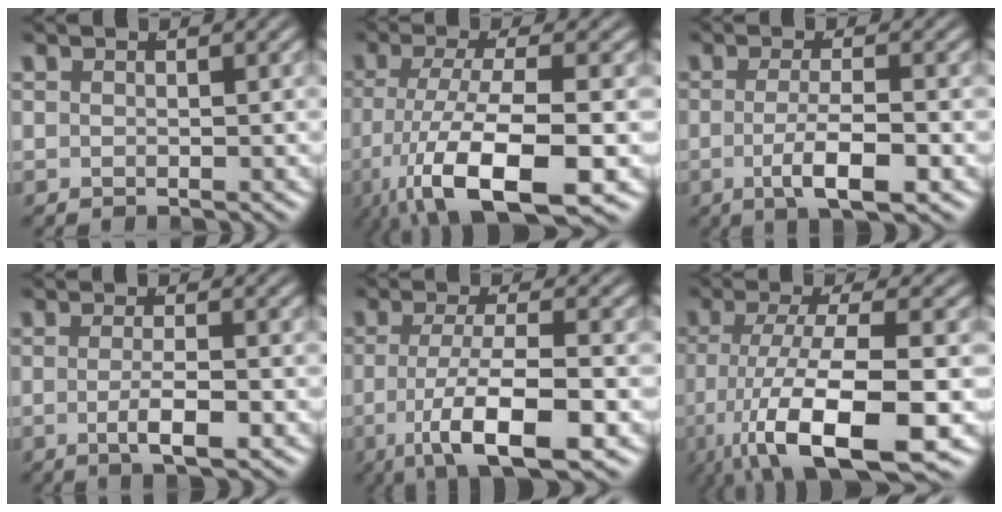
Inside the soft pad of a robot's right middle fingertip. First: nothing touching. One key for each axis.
{"total": 9.3, "fx": -3.6, "fy": 3.8, "fz": 7.7, "tx": -0.147, "ty": -0.028, "tz": -0.033}
{"total": 4.3, "fx": -1.3, "fy": 1.0, "fz": 4.0, "tx": -0.068, "ty": -0.007, "tz": -0.015}
{"total": 2.8, "fx": -0.8, "fy": 0.5, "fz": 2.6, "tx": -0.049, "ty": -0.004, "tz": -0.012}
{"total": 7.5, "fx": -3.6, "fy": 2.2, "fz": 6.1, "tx": -0.111, "ty": -0.017, "tz": -0.043}
{"total": 9.7, "fx": -2.9, "fy": 3.7, "fz": 8.4, "tx": -0.152, "ty": -0.023, "tz": -0.028}